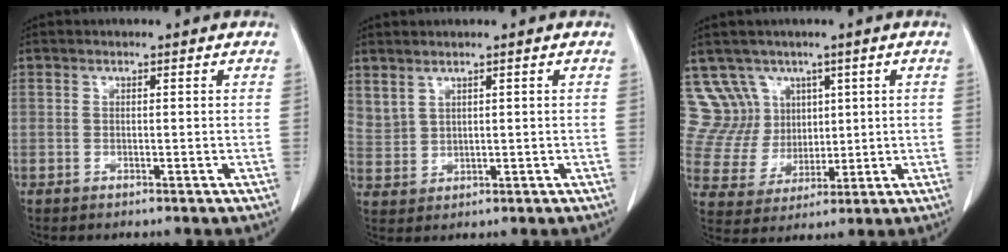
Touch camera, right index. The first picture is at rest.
{"total": 2.9, "force": [2.4, 1.4, 1.0], "torque": [-0.021, -0.001, 0.059]}
{"total": 8.9, "force": [4.8, 7.4, -0.1], "torque": [-0.001, 0.035, 0.103]}